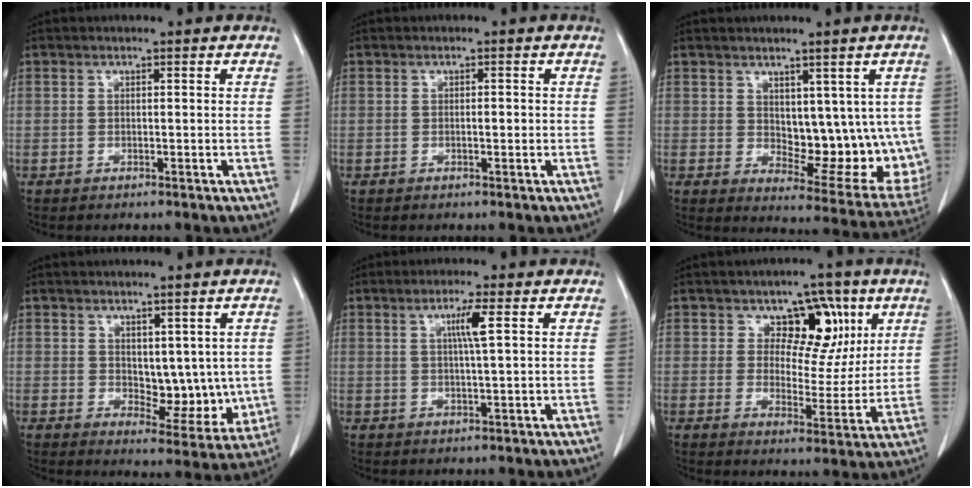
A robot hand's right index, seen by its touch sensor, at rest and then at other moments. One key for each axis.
{"total": 1.0, "fx": -0.1, "fy": 0.3, "fz": 0.9, "tx": -0.013, "ty": 0.001, "tz": 0.001}
{"total": 13.5, "fx": 1.2, "fy": 7.0, "fz": 11.4, "tx": -0.131, "ty": -0.006, "tz": 0.036}
{"total": 7.7, "fx": 0.8, "fy": 4.6, "fz": 6.2, "tx": -0.059, "ty": -0.007, "tz": 0.028}
{"total": 3.7, "fx": 1.2, "fy": -0.2, "fz": 3.5, "tx": -0.061, "ty": 0.000, "tz": 0.020}
{"total": 8.6, "fx": 3.9, "fy": 5.6, "fz": 5.2, "tx": -0.053, "ty": 0.010, "tz": 0.061}